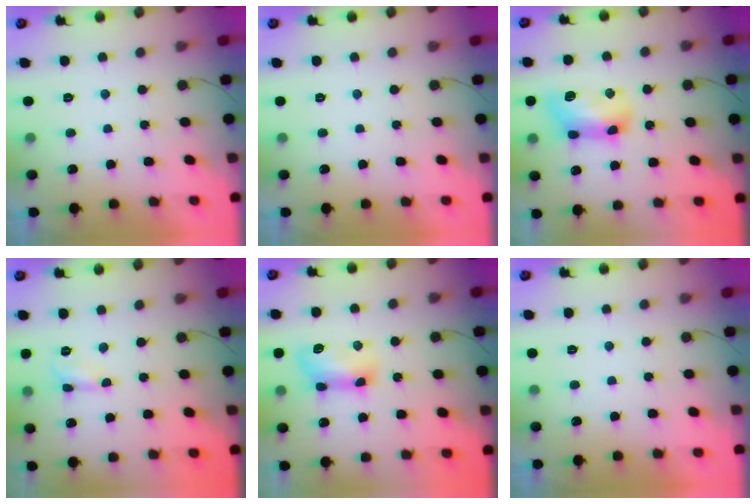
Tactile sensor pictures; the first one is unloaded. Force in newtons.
{"total": 0.0}
{"total": 12.5, "press": 12.5, "slide": 0.4}
{"total": 2.7, "press": 2.7, "slide": 0.2}
{"total": 9.5, "press": 9.5, "slide": 0.6}
{"total": 0.0}